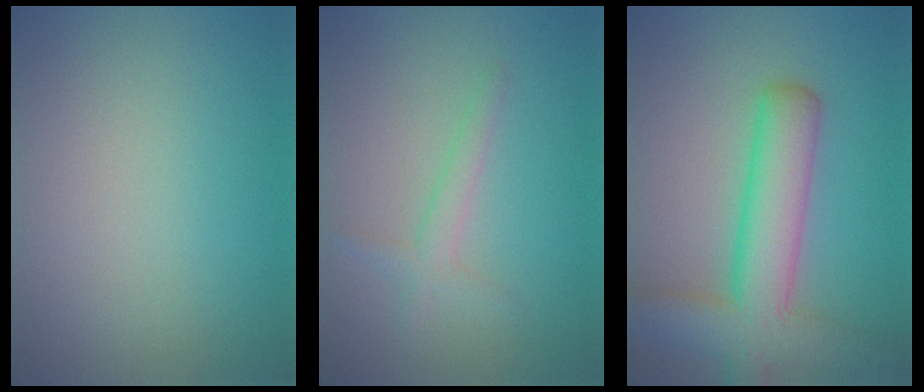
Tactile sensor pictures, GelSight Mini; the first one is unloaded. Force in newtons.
{"total": 1.6, "press": 1.6, "slide": 0.1}
{"total": 7.6, "press": 7.6, "slide": 0.4}